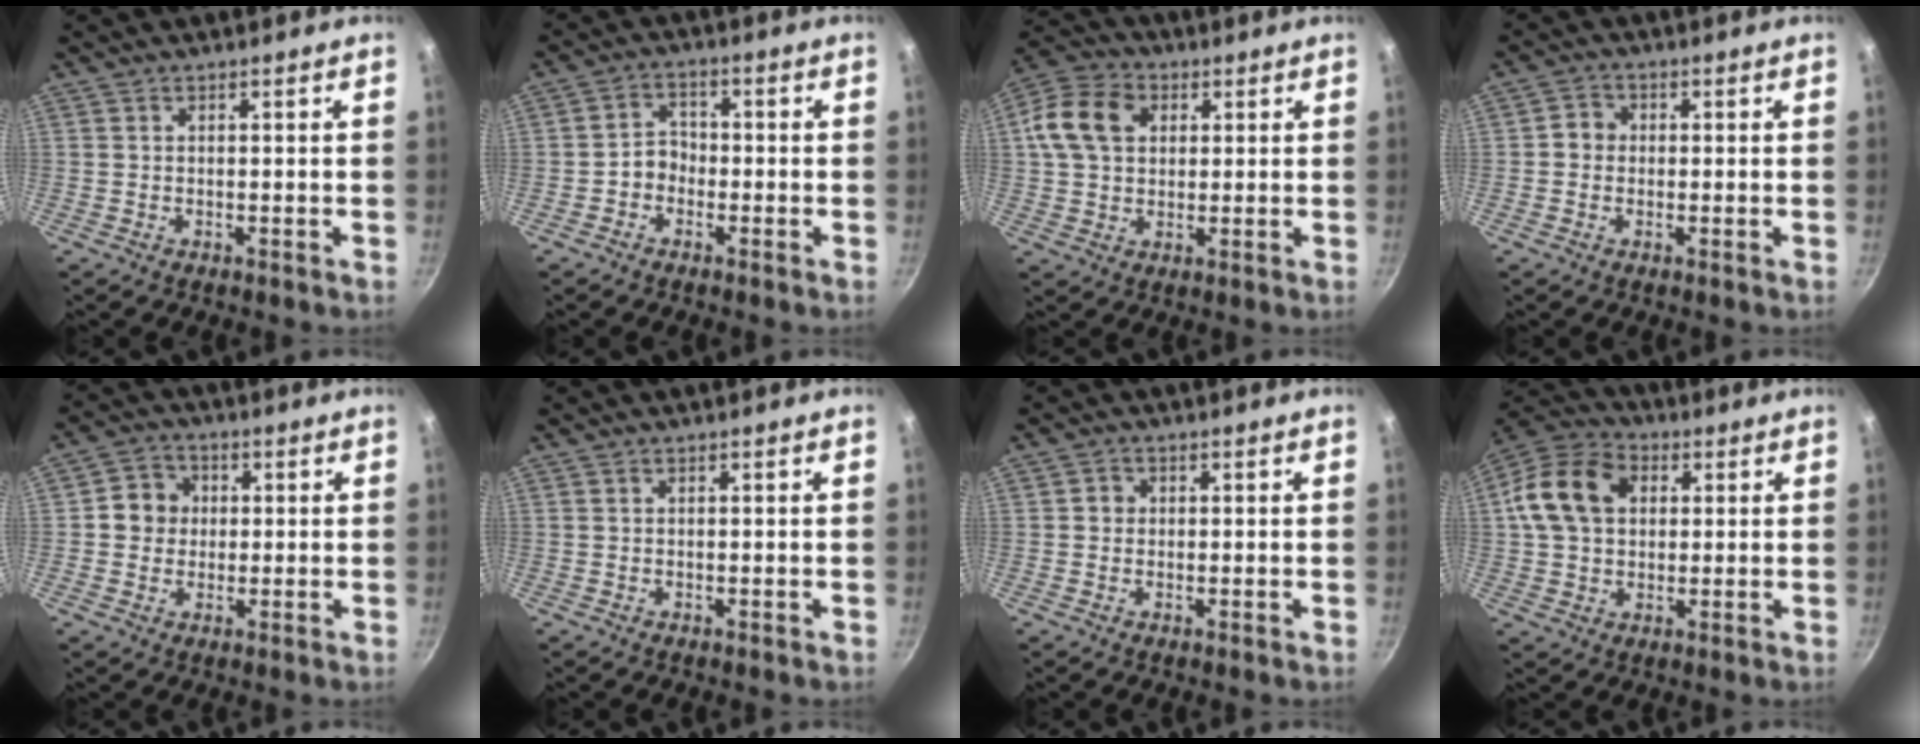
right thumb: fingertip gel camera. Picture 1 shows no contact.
{"total": 3.7, "force": [-1.5, 2.9, 1.7], "torque": [-0.004, 0.024, -0.032]}
{"total": 11.5, "force": [2.7, 8.7, 7.0], "torque": [-0.114, 0.013, 0.035]}
{"total": 3.0, "force": [-0.2, 2.8, 1.1], "torque": [-0.003, 0.008, -0.012]}
{"total": 6.0, "force": [0.5, 5.6, 2.1], "torque": [-0.001, 0.008, -0.004]}
{"total": 0.0}
{"total": 1.8, "force": [0.0, 1.7, 0.5], "torque": [0.000, 0.005, -0.003]}
{"total": 13.5, "force": [2.7, 10.2, 8.5], "torque": [-0.136, 0.020, 0.031]}